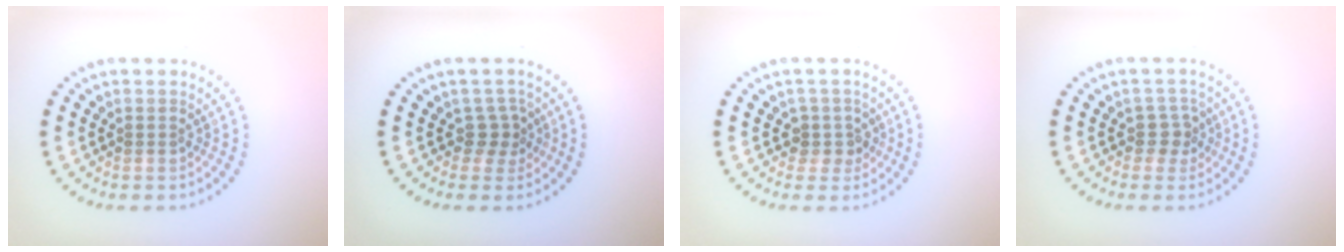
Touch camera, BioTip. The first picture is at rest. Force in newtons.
{"total": 1.9, "press": 1.2, "slide": 1.4}
{"total": 1.9, "press": 1.5, "slide": 1.2}
{"total": 1.7, "press": 1.4, "slide": 1.1}